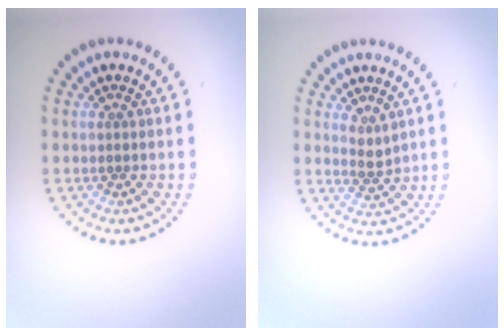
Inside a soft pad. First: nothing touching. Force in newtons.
{"total": 1.4, "press": 1.1, "slide": 0.9}